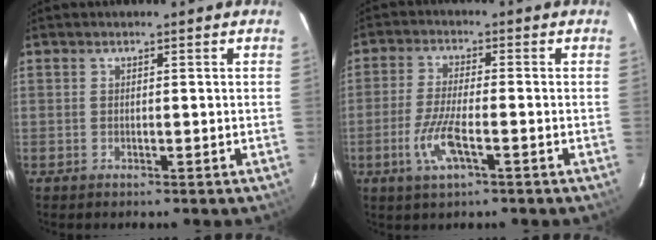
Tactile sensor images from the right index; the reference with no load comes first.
{"total": 7.2, "force": [-3.0, 1.5, 6.4], "torque": [-0.140, -0.007, -0.060]}